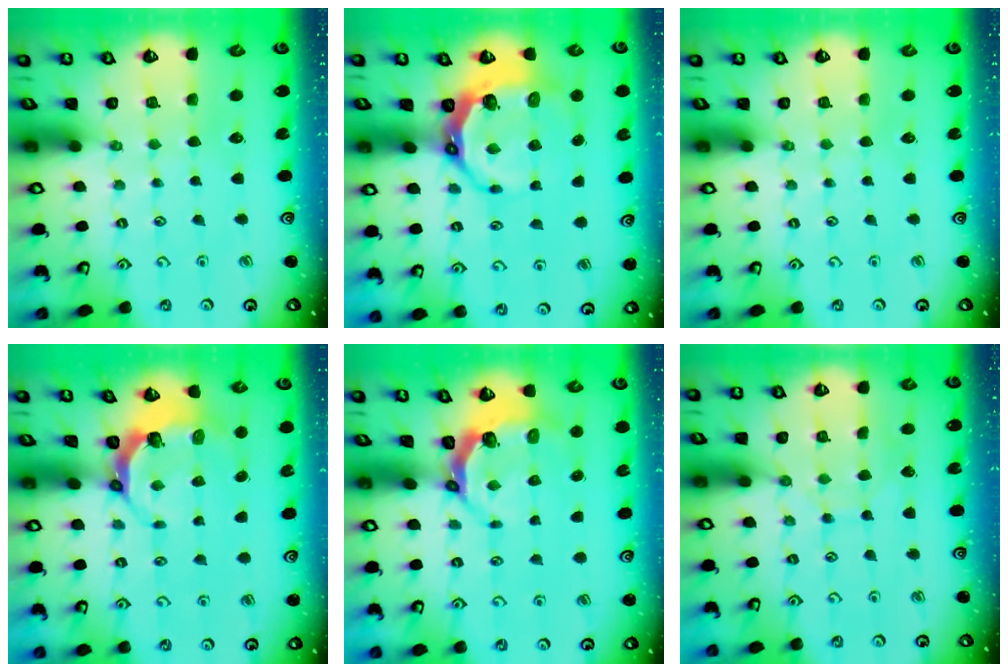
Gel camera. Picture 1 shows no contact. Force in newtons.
{"total": 7.8, "press": 6.9, "slide": 3.7}
{"total": 0.0}
{"total": 5.8, "press": 4.8, "slide": 3.4}
{"total": 4.5, "press": 3.2, "slide": 3.2}
{"total": 4.7, "press": 4.7, "slide": 0.4}